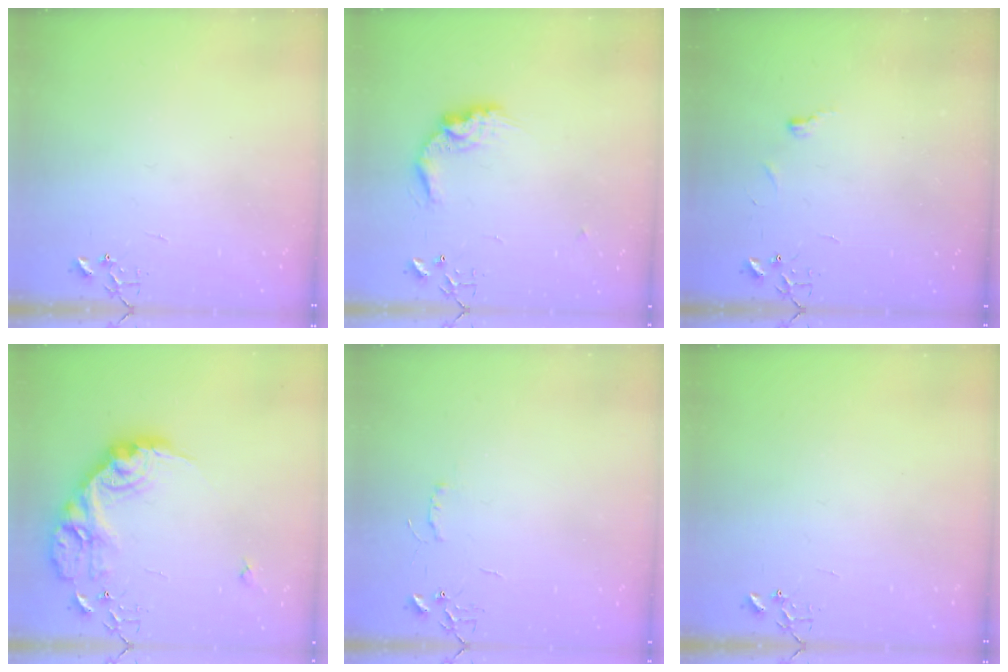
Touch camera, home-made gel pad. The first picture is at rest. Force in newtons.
{"total": 12.0, "press": 12.0, "slide": 0.1}
{"total": 4.3, "press": 4.2, "slide": 0.7}
{"total": 22.6, "press": 22.6, "slide": 1.4}
{"total": 4.2, "press": 4.2, "slide": 0.6}
{"total": 0.0}